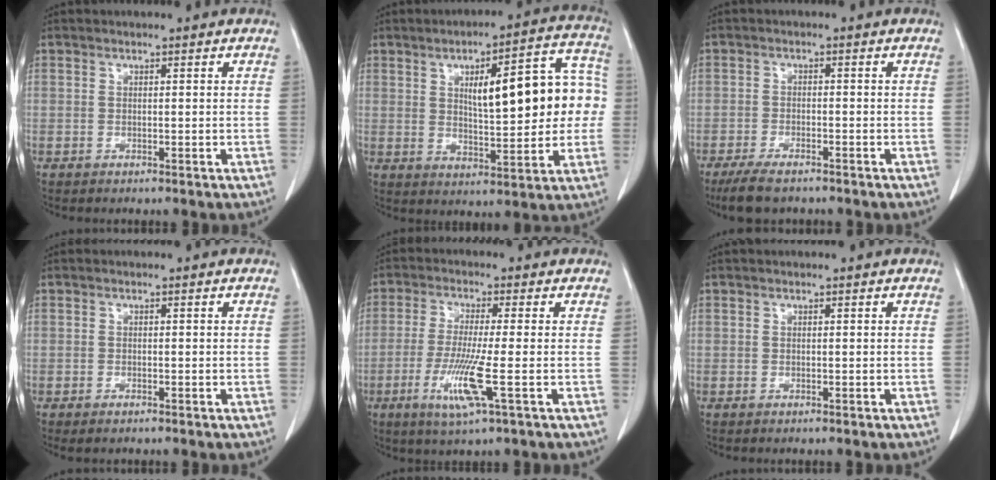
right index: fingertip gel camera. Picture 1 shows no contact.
{"total": 16.1, "force": [1.9, 4.6, 15.3], "torque": [-0.198, 0.039, 0.033]}
{"total": 6.0, "force": [-4.8, 1.5, 3.2], "torque": [-0.059, -0.012, -0.082]}
{"total": 1.2, "force": [-0.9, 0.3, 0.7], "torque": [-0.014, -0.003, -0.011]}
{"total": 8.1, "force": [-2.7, -0.5, 7.7], "torque": [-0.158, -0.025, -0.055]}
{"total": 0.0}